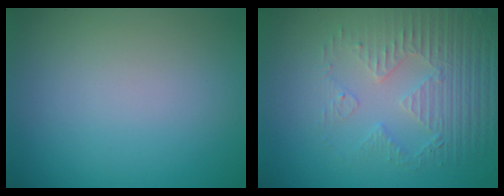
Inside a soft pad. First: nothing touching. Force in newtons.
{"total": 4.0, "press": 3.6, "slide": 1.8}